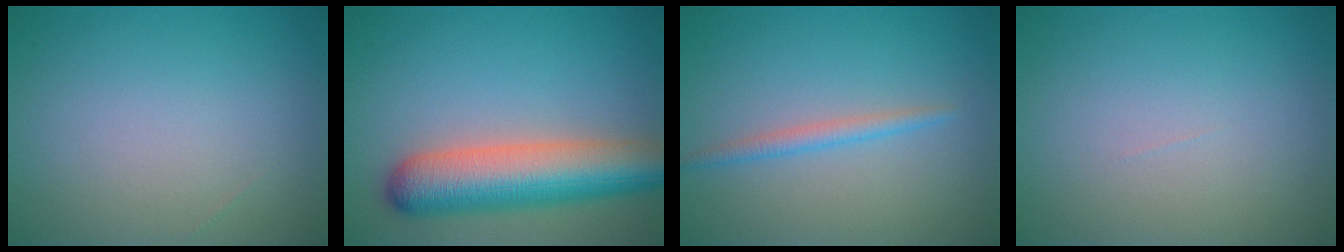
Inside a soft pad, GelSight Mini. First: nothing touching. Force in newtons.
{"total": 8.6, "press": 8.6, "slide": 0.3}
{"total": 1.6, "press": 1.6, "slide": 0.0}
{"total": 0.0}